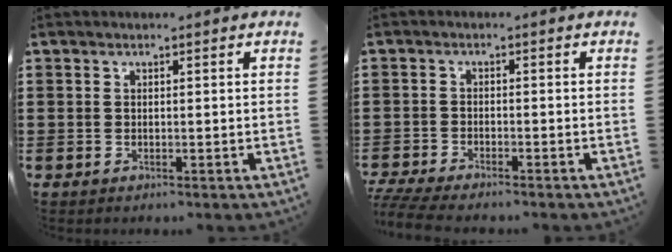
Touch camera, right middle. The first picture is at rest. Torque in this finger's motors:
{"motor_torque": [1.44, -0.69, 0.28, 0.12]}